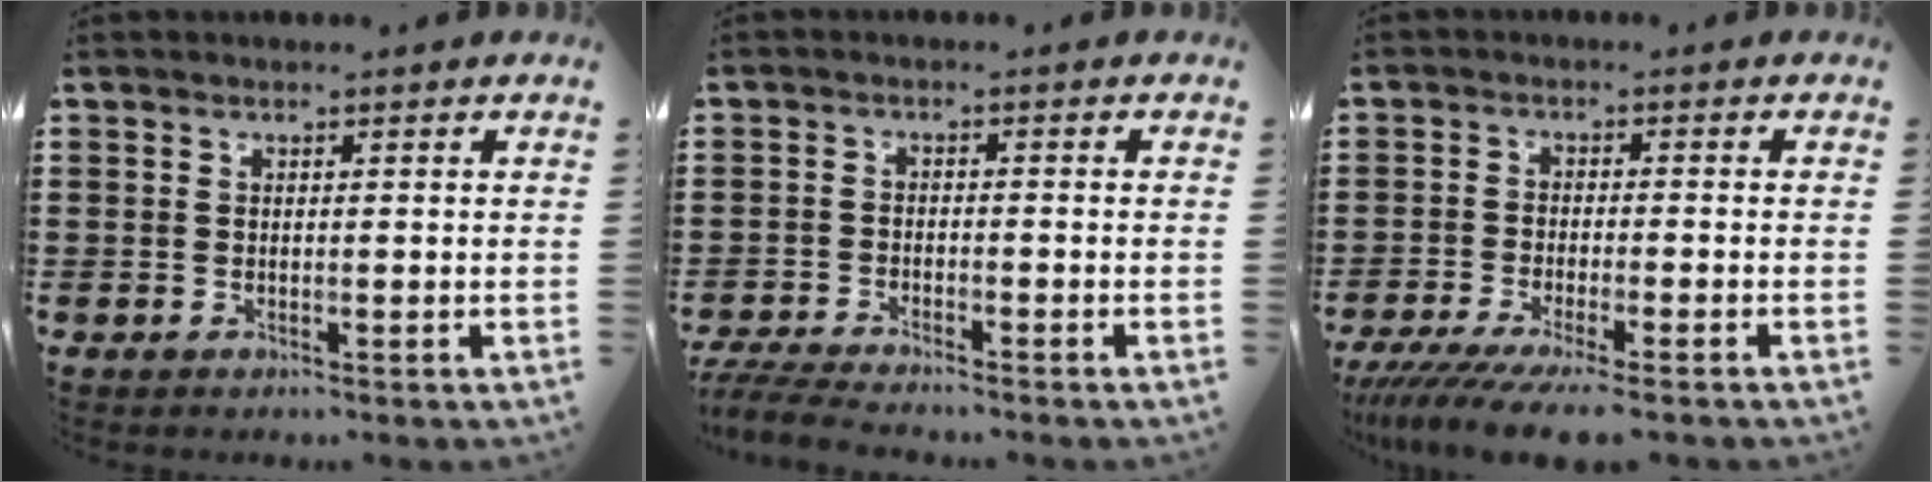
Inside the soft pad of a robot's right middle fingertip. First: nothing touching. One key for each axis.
{"total": 3.9, "fx": -3.7, "fy": 0.1, "fz": 1.2, "tx": -0.042, "ty": -0.013, "tz": -0.080}
{"total": 5.4, "fx": -4.7, "fy": -0.2, "fz": 2.6, "tx": -0.063, "ty": -0.027, "tz": -0.091}